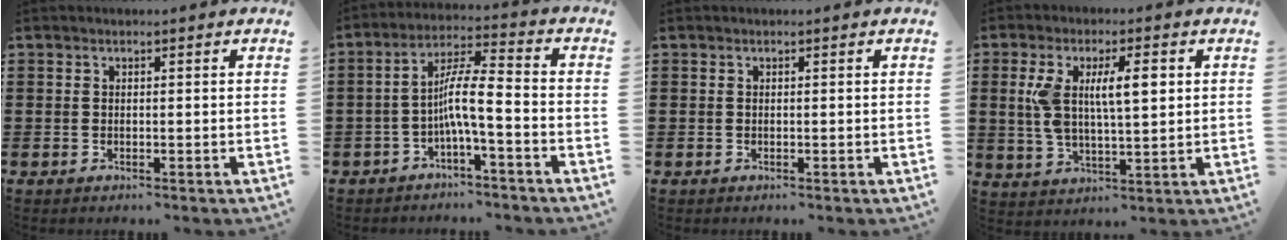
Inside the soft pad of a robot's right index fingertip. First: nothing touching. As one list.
[{"total": 7.1, "force": [-2.3, 0.8, 6.7], "torque": [-0.127, 0.001, -0.045]}, {"total": 0.0}, {"total": 8.7, "force": [2.2, 3.1, 7.8], "torque": [-0.172, 0.004, 0.031]}]